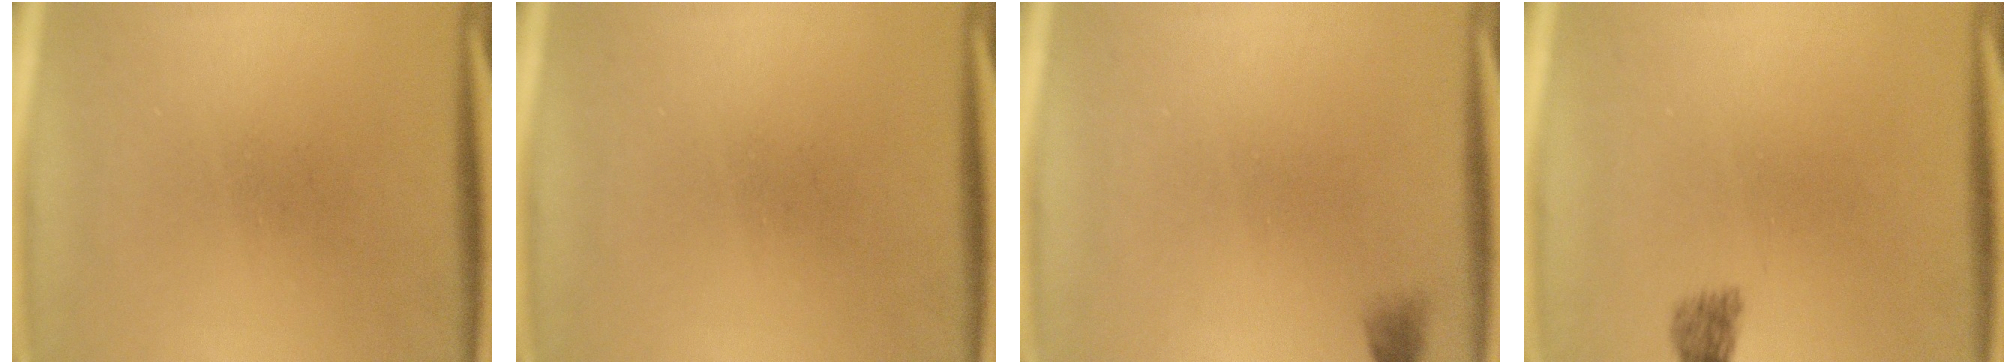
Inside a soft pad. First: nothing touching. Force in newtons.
{"total": 0.0}
{"total": 1.2}
{"total": 2.1}